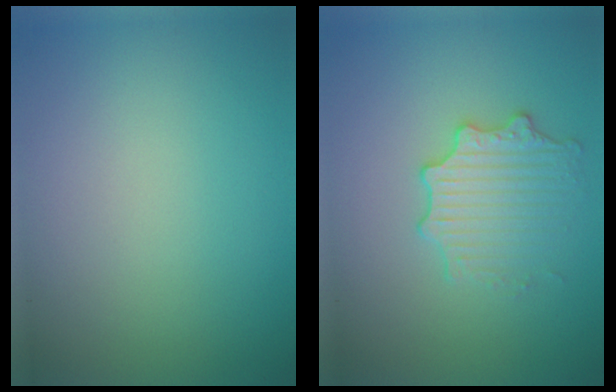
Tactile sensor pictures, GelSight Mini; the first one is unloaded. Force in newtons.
{"total": 2.9, "press": 2.8, "slide": 0.5}